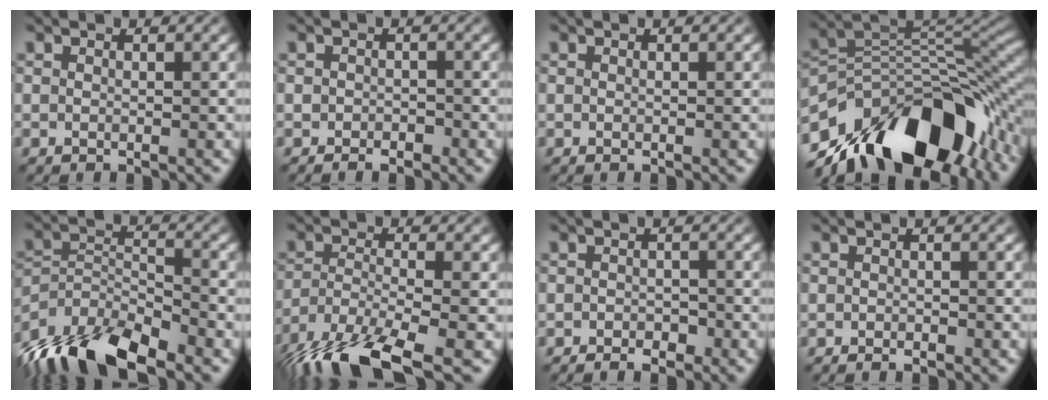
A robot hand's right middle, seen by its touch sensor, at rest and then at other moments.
{"total": 1.2, "force": [-0.9, 0.7, 0.4], "torque": [-0.005, 0.000, -0.017]}
{"total": 0.0}
{"total": 14.2, "force": [-9.2, 6.8, 8.4], "torque": [-0.129, 0.024, -0.167]}
{"total": 11.0, "force": [-8.6, 3.8, 5.8], "torque": [-0.111, -0.004, -0.167]}
{"total": 9.3, "force": [-6.7, 2.5, 6.0], "torque": [-0.122, -0.016, -0.131]}
{"total": 1.5, "force": [-1.2, 0.7, 0.7], "torque": [-0.008, 0.000, -0.021]}
{"total": 0.6, "force": [-0.5, 0.1, 0.3], "torque": [-0.002, -0.001, -0.008]}